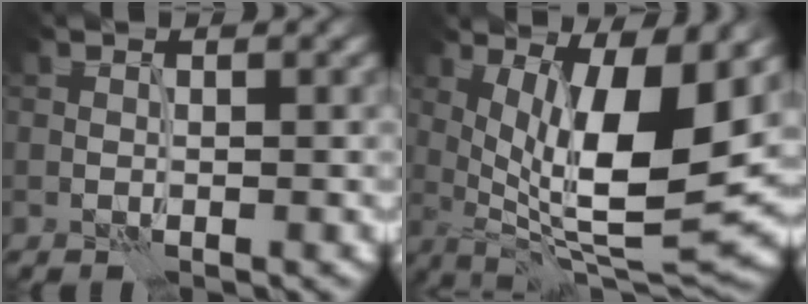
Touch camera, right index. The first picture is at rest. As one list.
[{"total": 12.3, "force": [1.9, 3.9, 11.5], "torque": [-0.170, -0.016, 0.035]}]